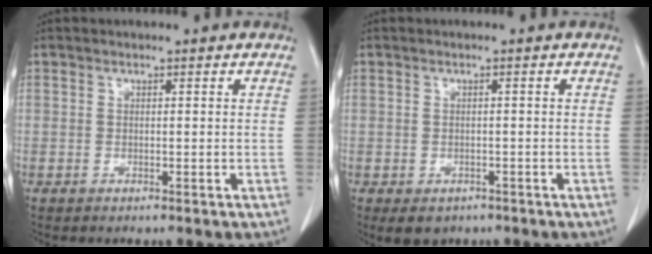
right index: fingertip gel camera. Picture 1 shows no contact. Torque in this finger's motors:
{"motor_torque": [-0.06, 0.01, -0.17, -0.06]}